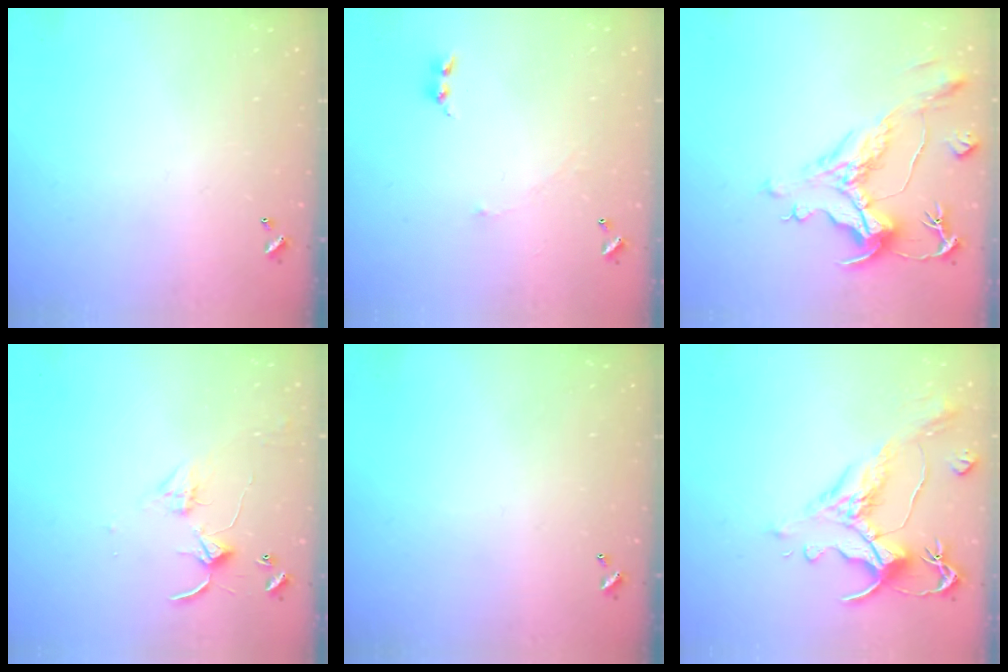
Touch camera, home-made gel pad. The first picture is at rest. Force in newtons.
{"total": 2.0, "press": 1.9, "slide": 0.7}
{"total": 1.9, "press": 0.8, "slide": 1.7}
{"total": 2.8, "press": 2.8, "slide": 0.4}
{"total": 0.0}
{"total": 1.6, "press": 0.4, "slide": 1.6}